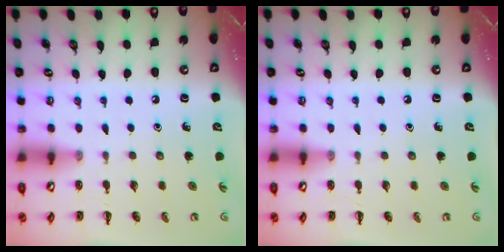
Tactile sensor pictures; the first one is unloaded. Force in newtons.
{"total": 0.0}